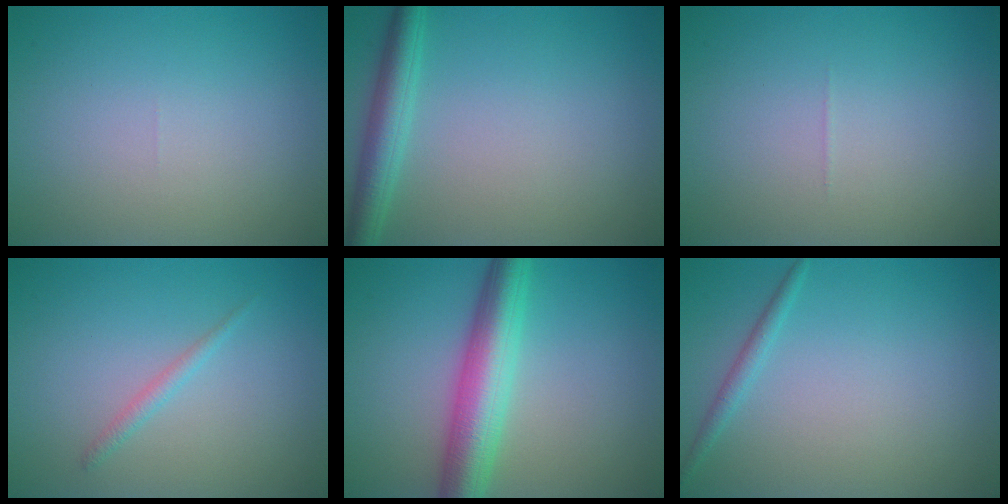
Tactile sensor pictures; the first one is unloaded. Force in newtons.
{"total": 3.4, "press": 3.4, "slide": 0.3}
{"total": 0.0}
{"total": 1.0, "press": 1.0, "slide": 0.1}
{"total": 6.3, "press": 6.3, "slide": 0.2}
{"total": 1.2, "press": 1.2, "slide": 0.0}